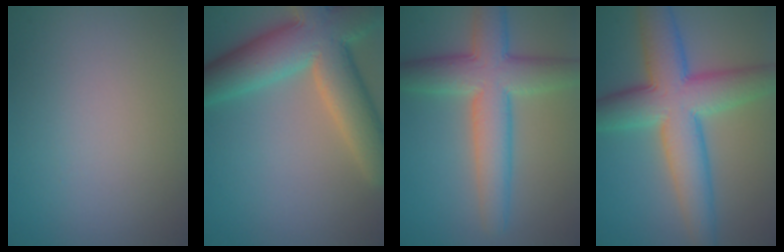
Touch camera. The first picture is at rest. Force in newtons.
{"total": 10.8, "press": 10.8, "slide": 0.5}
{"total": 7.6, "press": 7.6, "slide": 0.2}
{"total": 9.7, "press": 9.6, "slide": 0.2}